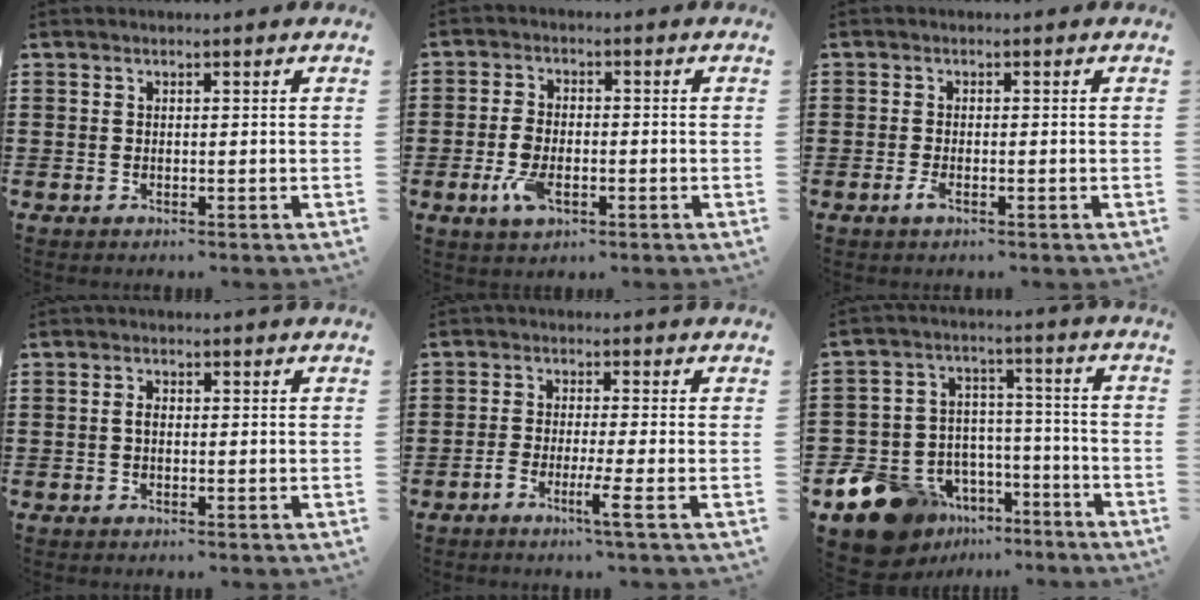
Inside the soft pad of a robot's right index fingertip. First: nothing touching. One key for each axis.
{"total": 4.9, "fx": -1.6, "fy": 2.8, "fz": 3.7, "tx": -0.099, "ty": -0.007, "tz": -0.037}
{"total": 1.7, "fx": -0.9, "fy": 0.4, "fz": 1.4, "tx": -0.040, "ty": -0.008, "tz": -0.021}
{"total": 1.6, "fx": -0.3, "fy": 0.9, "fz": 1.3, "tx": -0.033, "ty": 0.000, "tz": -0.008}
{"total": 3.6, "fx": -2.1, "fy": -0.1, "fz": 3.0, "tx": -0.056, "ty": -0.008, "tz": -0.040}
{"total": 12.3, "fx": -8.3, "fy": 8.4, "fz": 3.3, "tx": -0.109, "ty": 0.034, "tz": -0.151}